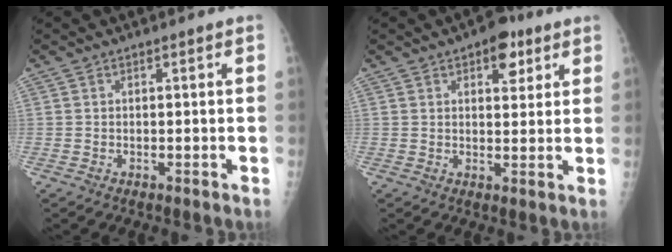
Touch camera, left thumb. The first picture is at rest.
{"total": 6.4, "force": [3.4, 3.5, 4.1], "torque": [-0.027, -0.011, 0.040]}